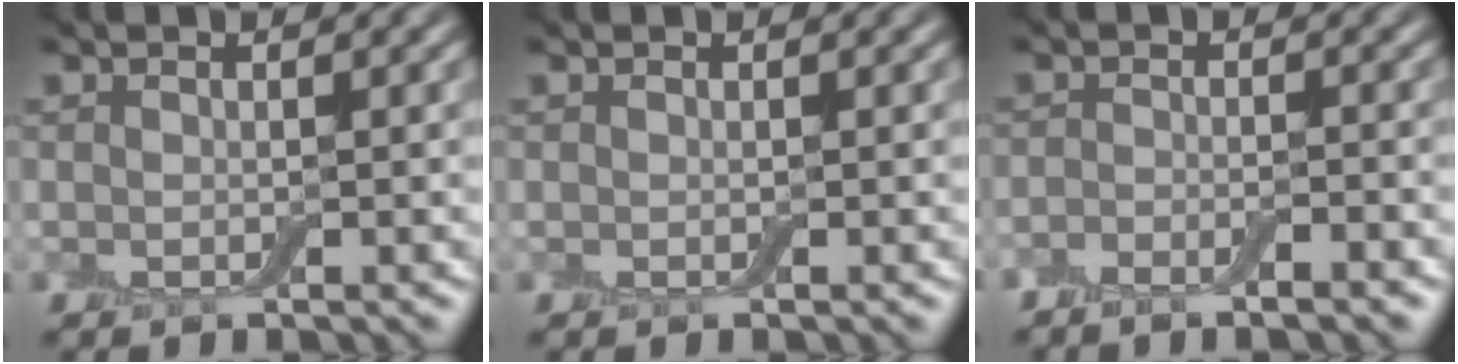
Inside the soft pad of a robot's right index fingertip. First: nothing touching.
{"total": 0.0}
{"total": 2.6, "force": [-1.9, 0.3, 1.7], "torque": [-0.033, 0.003, -0.034]}